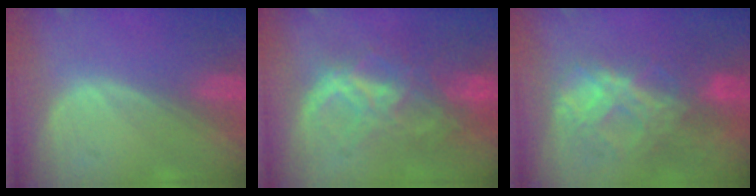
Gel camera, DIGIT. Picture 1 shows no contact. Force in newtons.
{"total": 8.4, "press": 7.6, "slide": 3.7}
{"total": 8.3, "press": 7.4, "slide": 3.7}